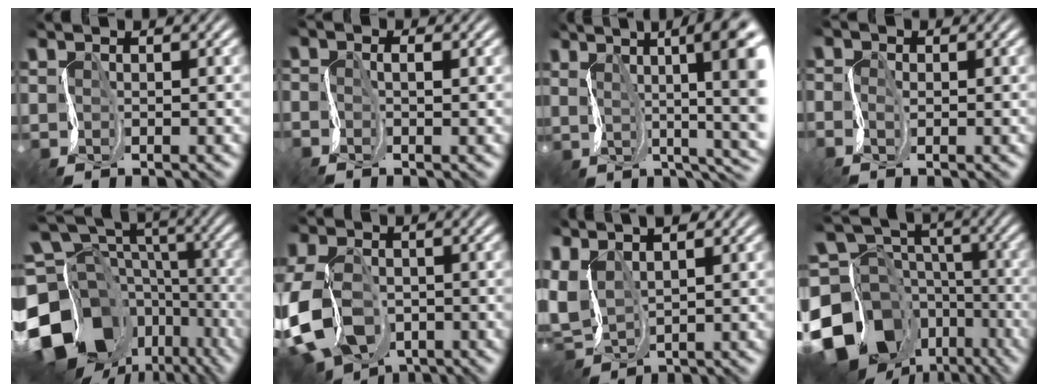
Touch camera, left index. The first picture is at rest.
{"total": 1.1, "force": [-1.0, -0.1, 0.5], "torque": [-0.009, 0.001, -0.020]}
{"total": 11.3, "force": [2.4, 3.1, 10.7], "torque": [-0.153, 0.014, 0.046]}
{"total": 1.4, "force": [-1.2, 0.5, 0.4], "torque": [-0.015, -0.006, -0.023]}
{"total": 18.0, "force": [-9.3, 12.8, 8.7], "torque": [-0.202, -0.012, -0.139]}
{"total": 9.2, "force": [-5.2, 5.7, 5.1], "torque": [-0.138, -0.037, -0.095]}
{"total": 4.8, "force": [1.0, 2.9, 3.7], "torque": [-0.102, 0.008, 0.019]}
{"total": 18.2, "force": [-9.9, 13.5, 7.1], "torque": [-0.175, -0.031, -0.154]}